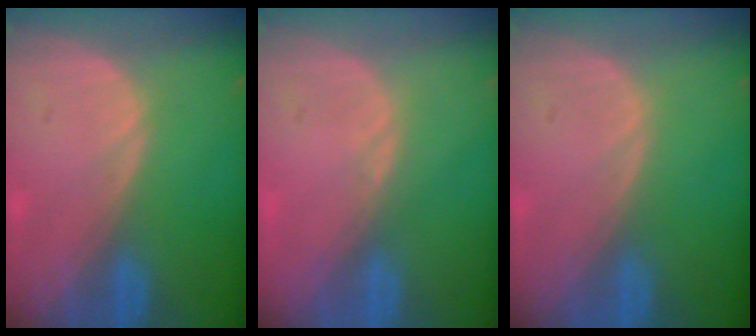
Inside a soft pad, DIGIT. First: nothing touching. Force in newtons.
{"total": 0.5, "press": 0.5, "slide": 0.2}
{"total": 0.0}